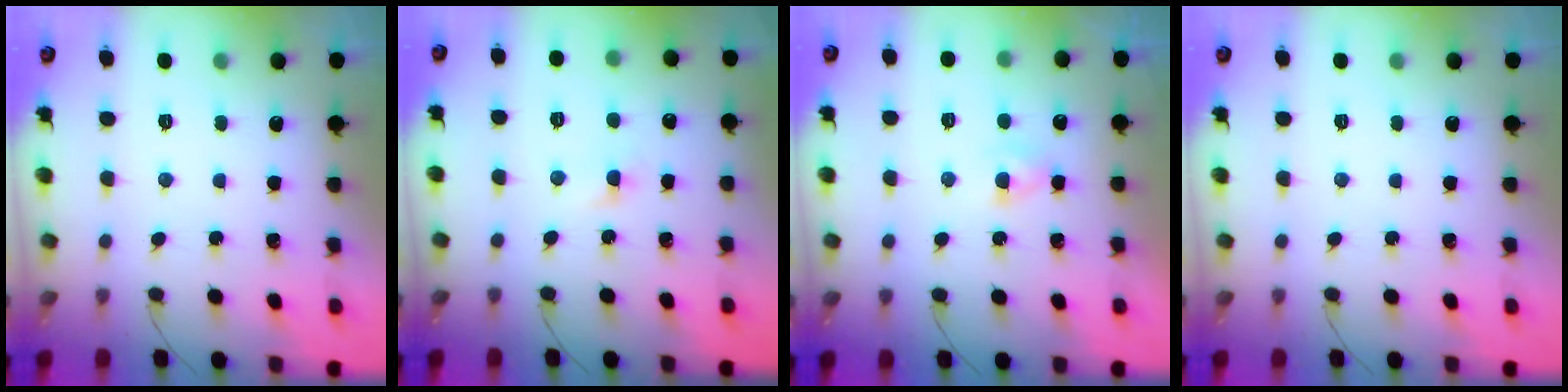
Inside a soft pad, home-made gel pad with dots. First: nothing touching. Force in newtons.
{"total": 1.5, "press": 1.2, "slide": 0.8}
{"total": 2.2, "press": 2.2, "slide": 0.5}
{"total": 0.0}